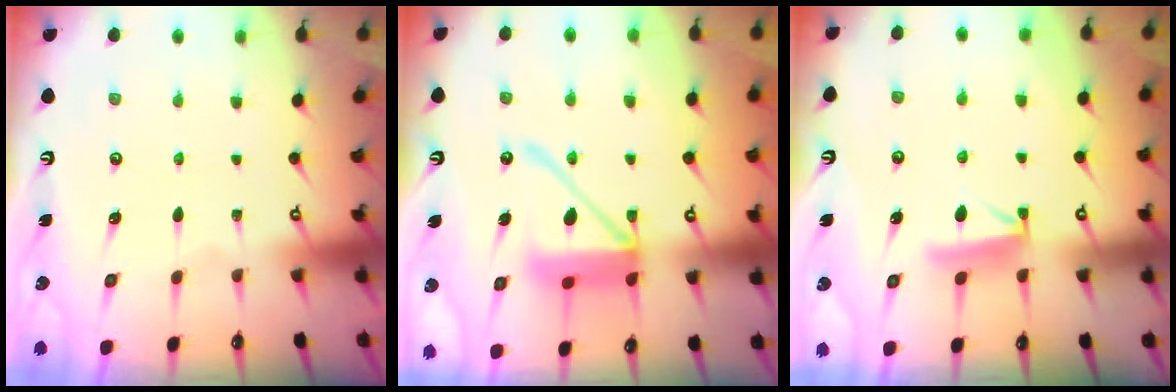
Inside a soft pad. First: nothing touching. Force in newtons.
{"total": 13.2, "press": 13.1, "slide": 1.9}
{"total": 7.9, "press": 7.8, "slide": 0.9}